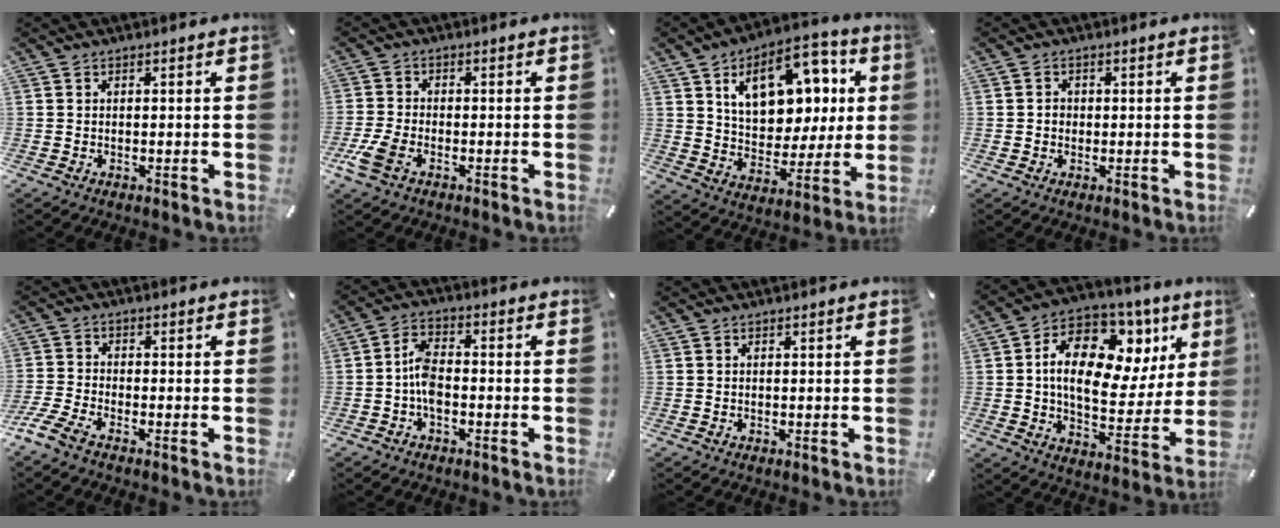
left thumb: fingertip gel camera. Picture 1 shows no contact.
{"total": 5.6, "force": [-2.8, 3.1, 3.7], "torque": [-0.097, 0.000, -0.057]}
{"total": 16.9, "force": [7.7, 11.1, 10.2], "torque": [-0.158, -0.029, 0.139]}
{"total": 1.7, "force": [-0.1, 1.5, 0.9], "torque": [-0.020, 0.005, -0.005]}
{"total": 4.3, "force": [-3.2, 1.4, 2.5], "torque": [-0.073, 0.000, -0.065]}
{"total": 5.6, "force": [-1.8, 3.1, 4.4], "torque": [-0.086, 0.011, -0.033]}
{"total": 0.0}
{"total": 19.4, "force": [6.4, 11.8, 14.0], "torque": [-0.212, -0.028, 0.111]}